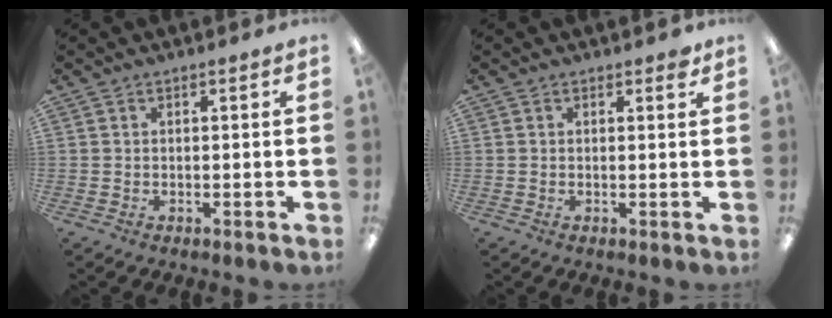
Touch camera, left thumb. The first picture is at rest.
{"total": 1.1, "force": [0.9, 0.3, 0.6], "torque": [0.003, -0.006, 0.012]}